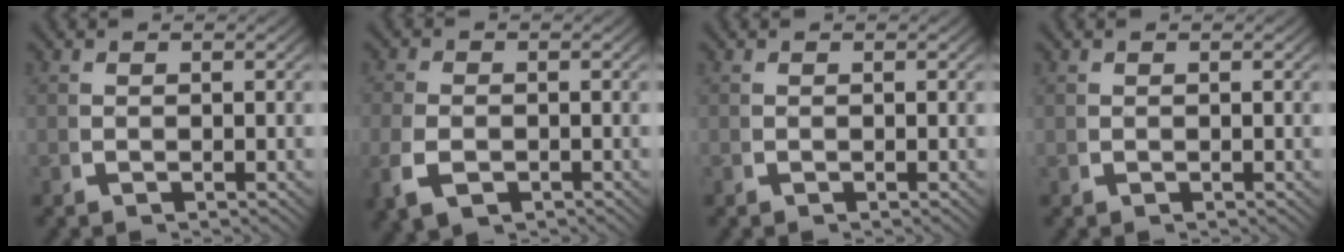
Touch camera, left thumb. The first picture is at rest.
{"total": 3.3, "force": [-1.3, 2.3, 2.0], "torque": [-0.054, -0.015, -0.012]}
{"total": 0.0}
{"total": 0.0}